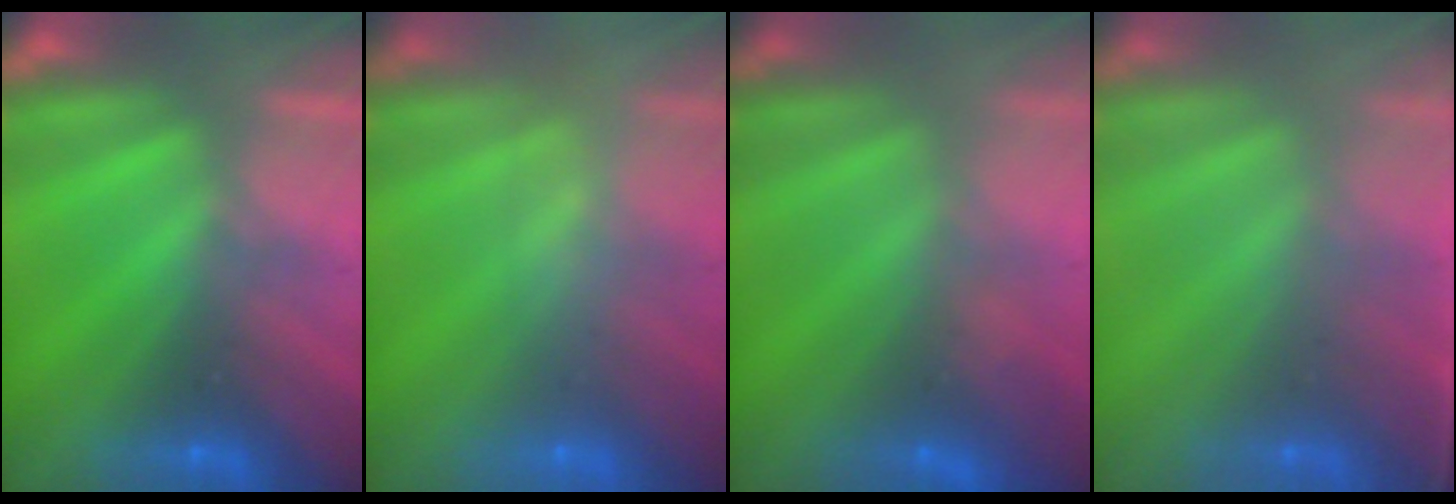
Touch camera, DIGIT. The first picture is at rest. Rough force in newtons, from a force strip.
{"total": 2.3}
{"total": 2.8}
{"total": 1.0}